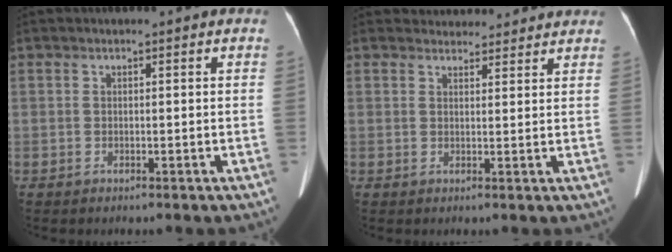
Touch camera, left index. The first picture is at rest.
{"total": 7.1, "force": [6.7, 2.2, 0.6], "torque": [0.008, 0.019, 0.069]}